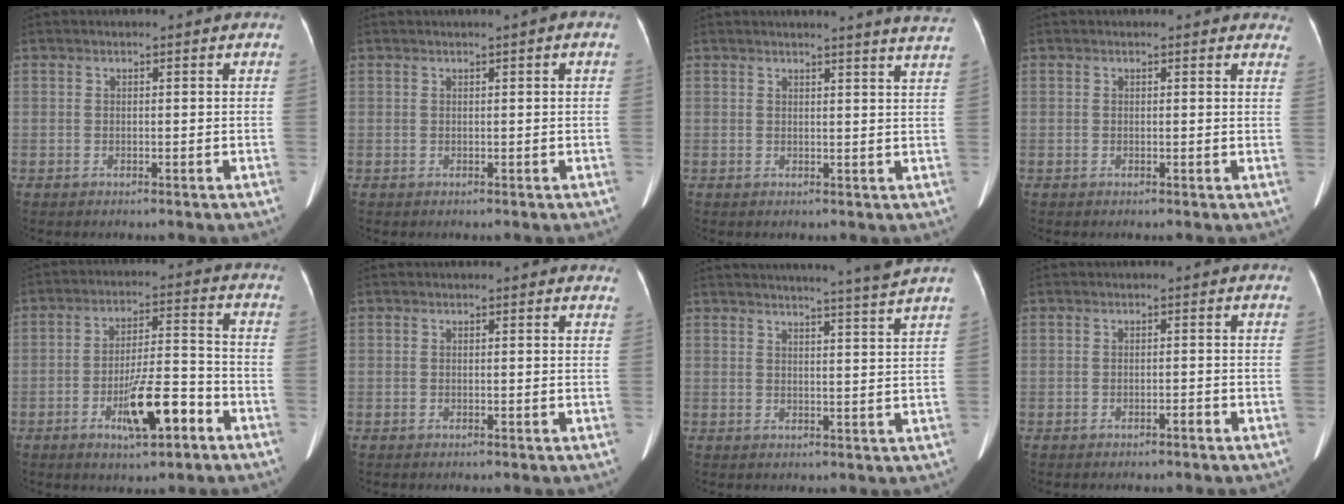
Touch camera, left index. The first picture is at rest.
{"total": 0.9, "force": [0.3, 0.0, 0.8], "torque": [-0.013, 0.003, 0.004]}
{"total": 7.9, "force": [7.4, -1.2, 2.6], "torque": [-0.027, -0.033, 0.060]}
{"total": 3.4, "force": [3.1, 1.1, 0.8], "torque": [0.008, -0.006, 0.008]}
{"total": 9.6, "force": [-4.7, 2.1, 8.1], "torque": [-0.147, 0.005, -0.074]}
{"total": 2.1, "force": [2.0, 0.5, 0.5], "torque": [-0.005, -0.003, 0.002]}
{"total": 9.8, "force": [8.9, -2.6, 3.1], "torque": [-0.042, -0.032, 0.104]}
{"total": 0.7, "force": [-0.6, 0.0, 0.4], "torque": [-0.006, 0.001, -0.008]}